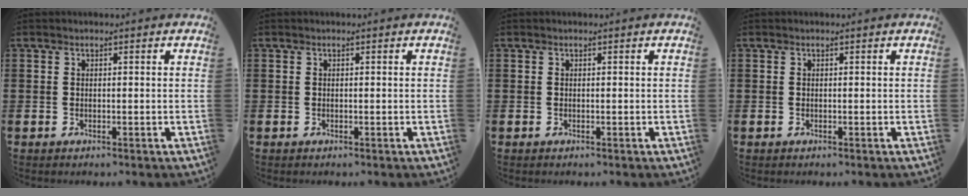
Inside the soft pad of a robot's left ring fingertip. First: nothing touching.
{"total": 0.0}
{"total": 0.0}
{"total": 0.0}